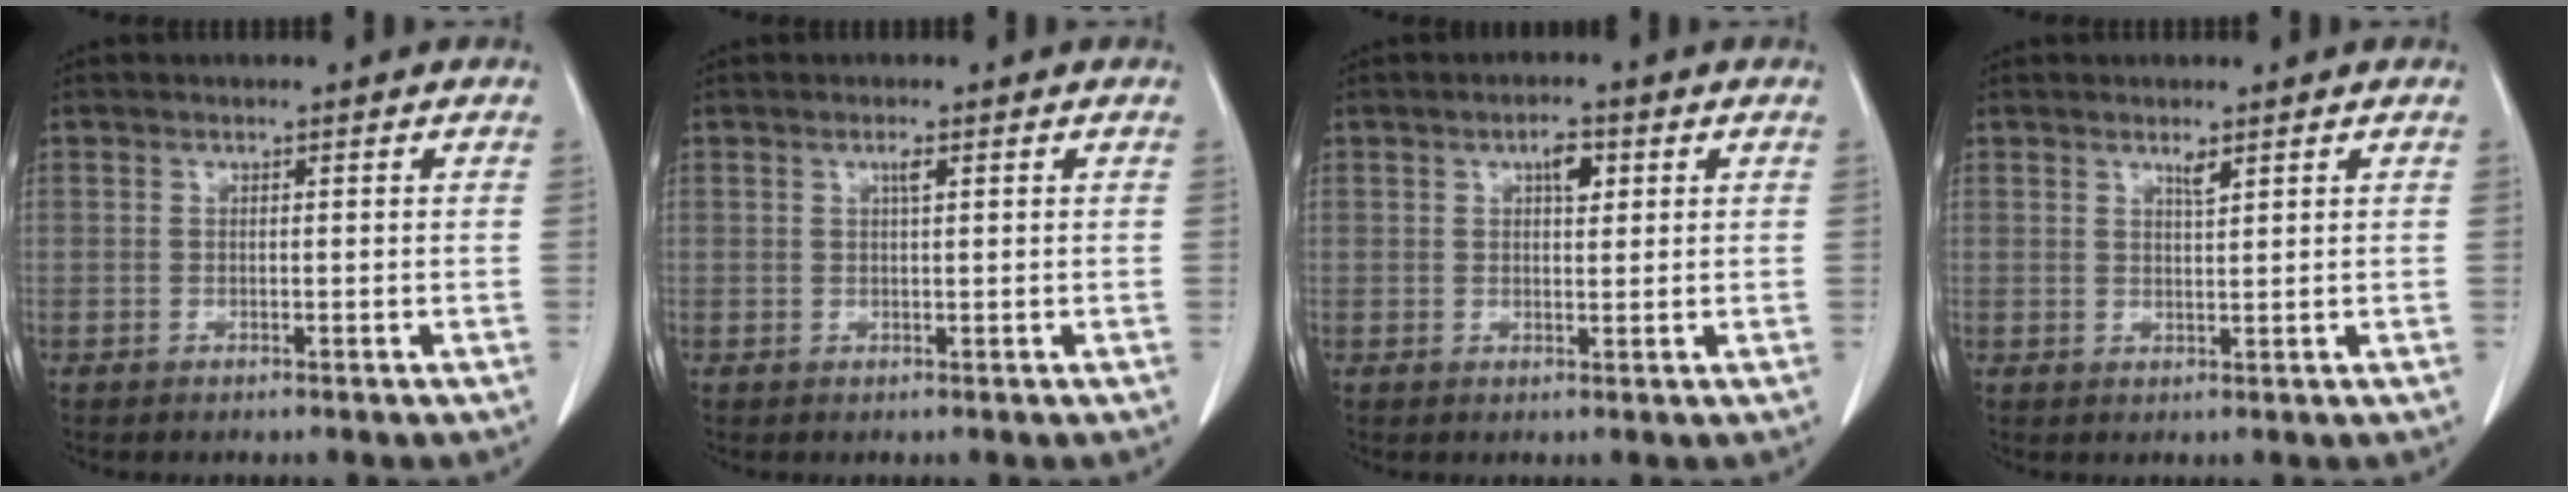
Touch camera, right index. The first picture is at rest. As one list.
[{"total": 1.2, "force": [0.5, 0.1, 1.1], "torque": [-0.020, 0.001, 0.008]}, {"total": 3.0, "force": [1.2, 1.2, 2.5], "torque": [-0.041, 0.003, 0.019]}, {"total": 1.5, "force": [1.1, 0.1, 1.1], "torque": [-0.020, -0.005, 0.019]}]